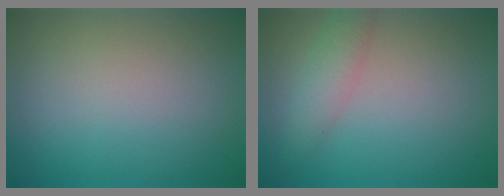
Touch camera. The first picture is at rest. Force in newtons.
{"total": 2.5, "press": 2.5, "slide": 0.1}